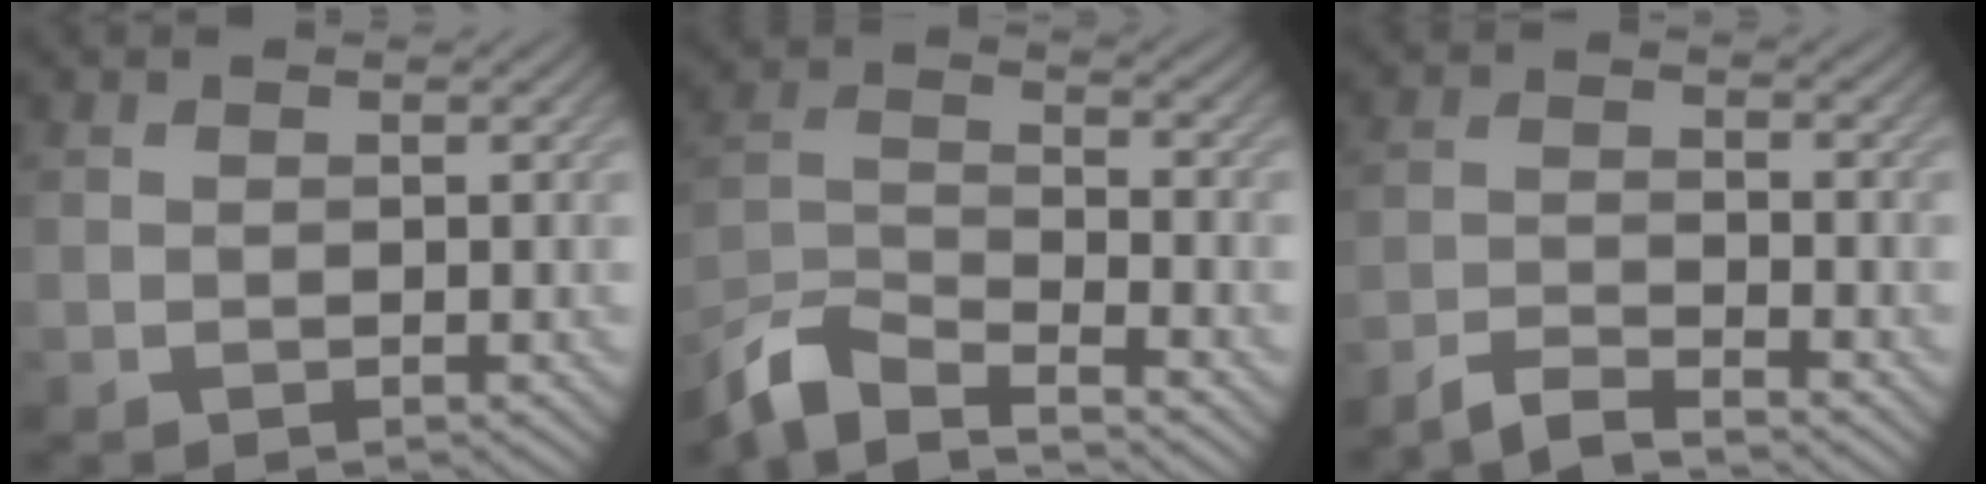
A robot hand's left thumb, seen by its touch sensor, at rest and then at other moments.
{"total": 8.6, "force": [-7.4, 2.0, 3.9], "torque": [-0.091, -0.005, -0.156]}
{"total": 4.4, "force": [-4.0, 0.5, 1.7], "torque": [-0.028, 0.001, -0.087]}